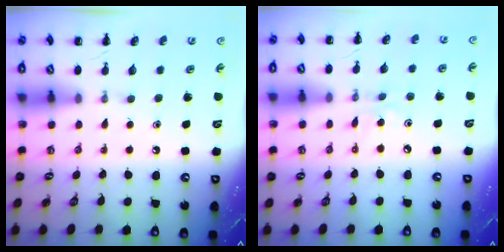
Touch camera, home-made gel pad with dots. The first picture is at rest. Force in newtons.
{"total": 2.0, "press": 1.9, "slide": 0.6}